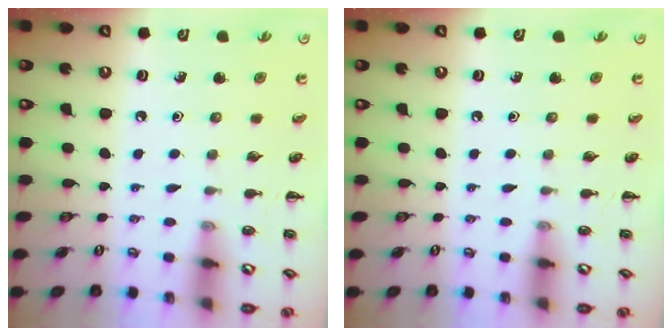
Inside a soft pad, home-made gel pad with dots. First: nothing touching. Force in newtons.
{"total": 0.0}